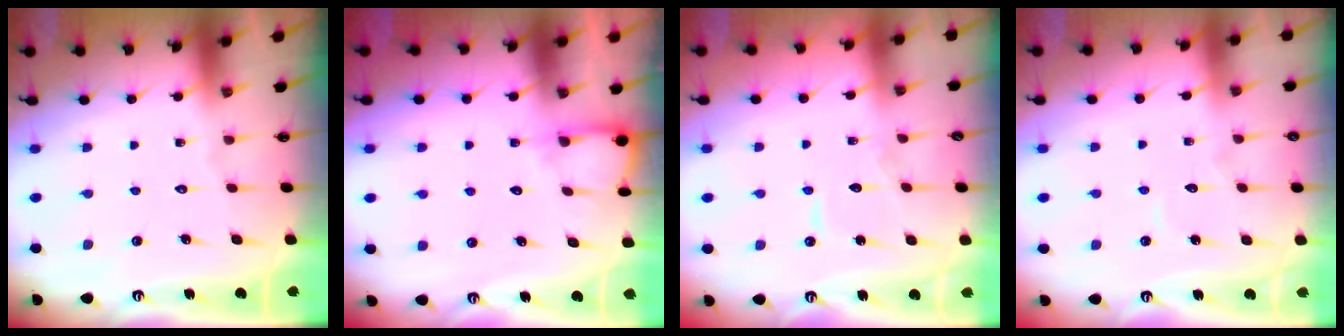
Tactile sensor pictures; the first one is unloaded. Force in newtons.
{"total": 5.3, "press": 5.3, "slide": 0.5}
{"total": 6.4, "press": 6.4, "slide": 0.5}
{"total": 3.0, "press": 3.0, "slide": 0.3}